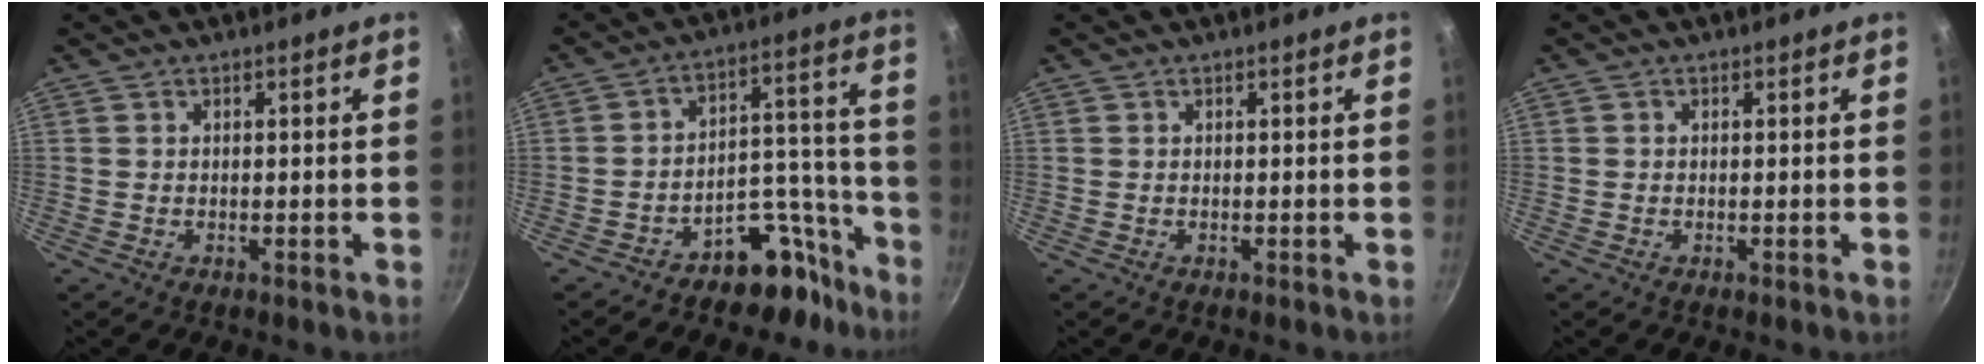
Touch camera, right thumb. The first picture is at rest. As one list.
[{"total": 11.3, "force": [-8.4, 5.7, 5.1], "torque": [-0.029, 0.119, -0.131]}, {"total": 0.0}, {"total": 0.0}]